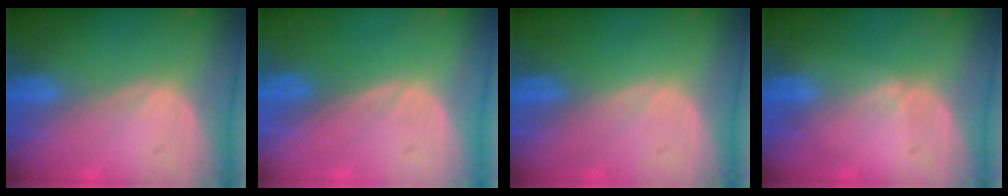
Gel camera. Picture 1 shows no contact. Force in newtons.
{"total": 0.0}
{"total": 0.0}
{"total": 0.6, "press": 0.6, "slide": 0.2}